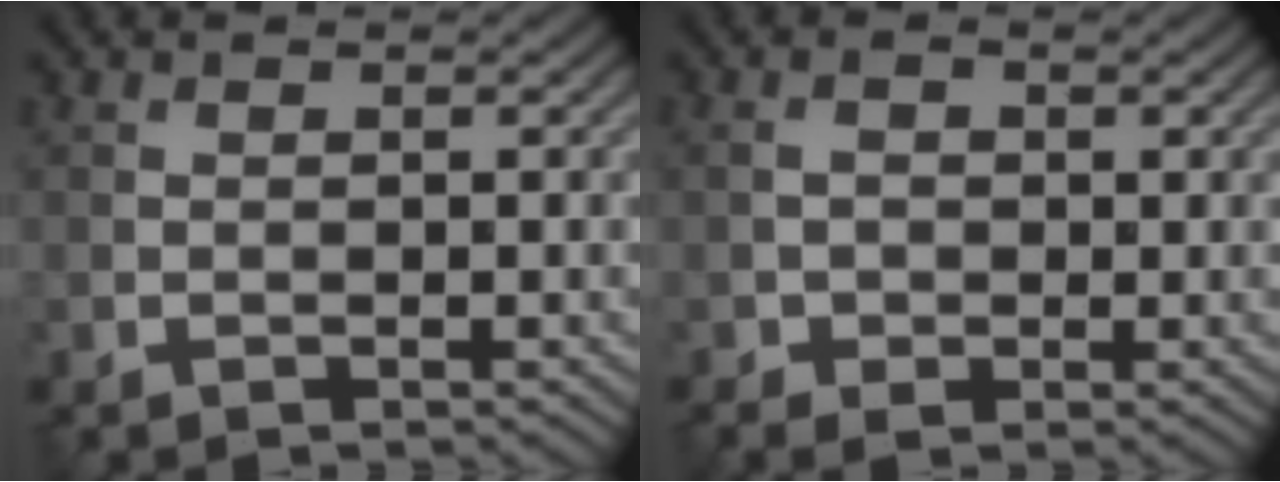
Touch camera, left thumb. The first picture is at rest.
{"total": 2.5, "force": [-0.5, 1.9, 1.6], "torque": [-0.031, -0.002, -0.006]}